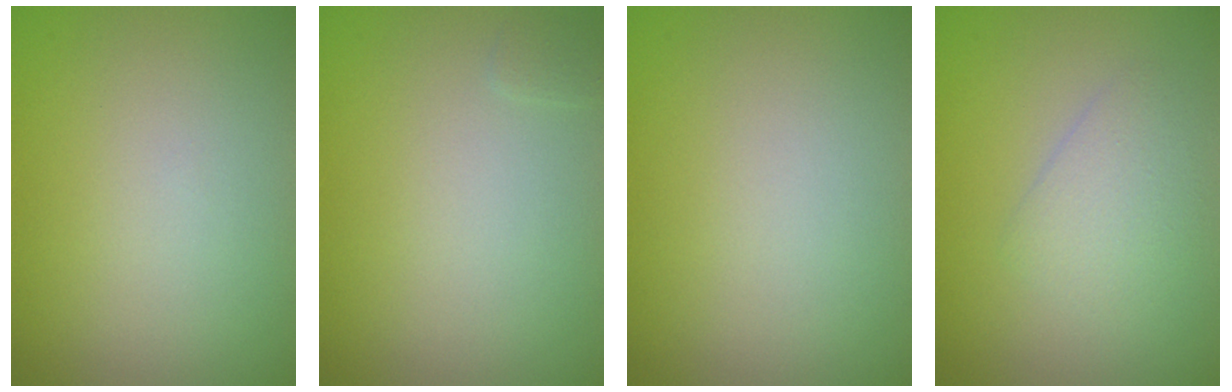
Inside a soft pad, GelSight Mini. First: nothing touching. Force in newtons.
{"total": 0.5, "press": 0.5, "slide": 0.0}
{"total": 0.0}
{"total": 2.3, "press": 2.3, "slide": 0.1}